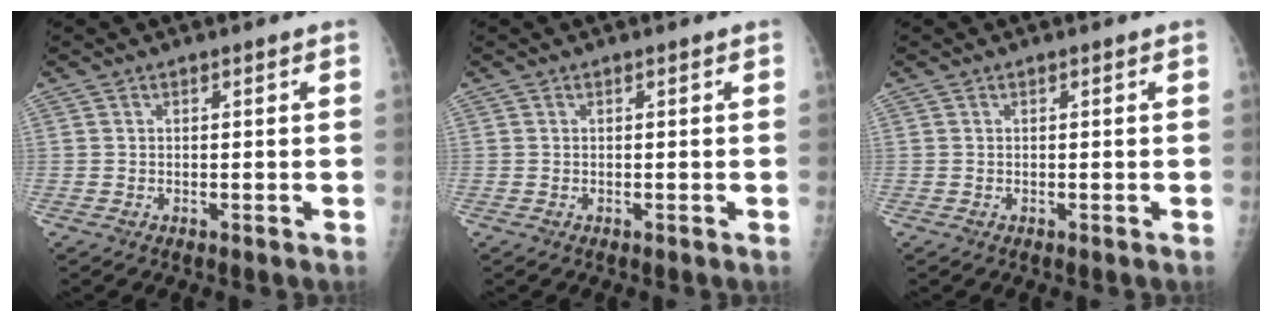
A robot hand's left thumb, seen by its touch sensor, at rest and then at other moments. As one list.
[{"total": 0.0}, {"total": 0.0}]